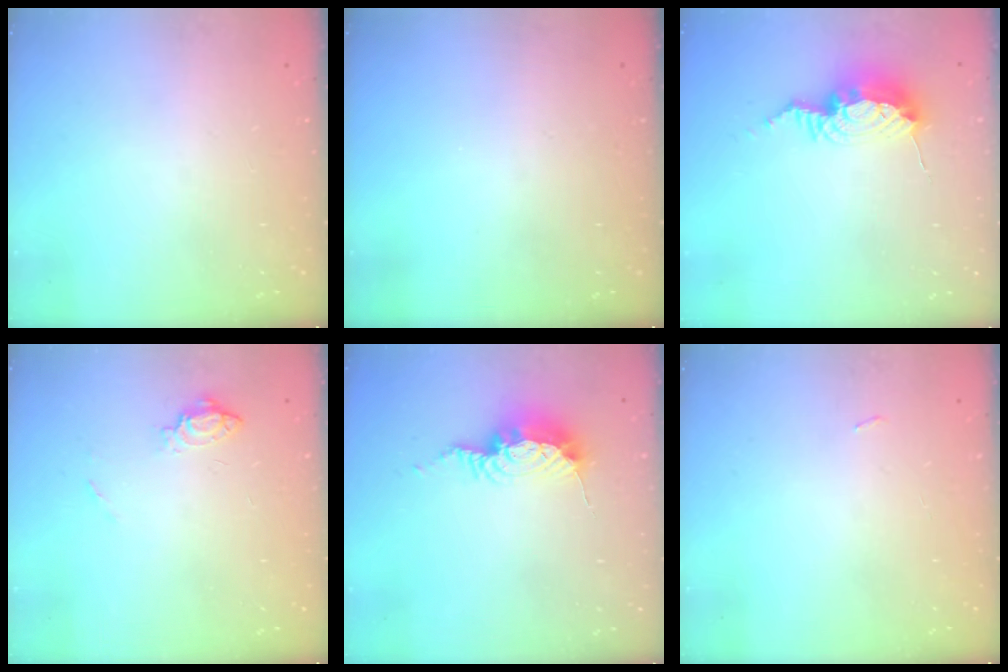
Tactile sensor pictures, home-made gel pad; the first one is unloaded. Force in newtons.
{"total": 0.0}
{"total": 10.5, "press": 10.5, "slide": 0.9}
{"total": 6.4, "press": 6.4, "slide": 0.7}
{"total": 9.2, "press": 9.2, "slide": 0.3}
{"total": 2.8, "press": 2.4, "slide": 1.4}